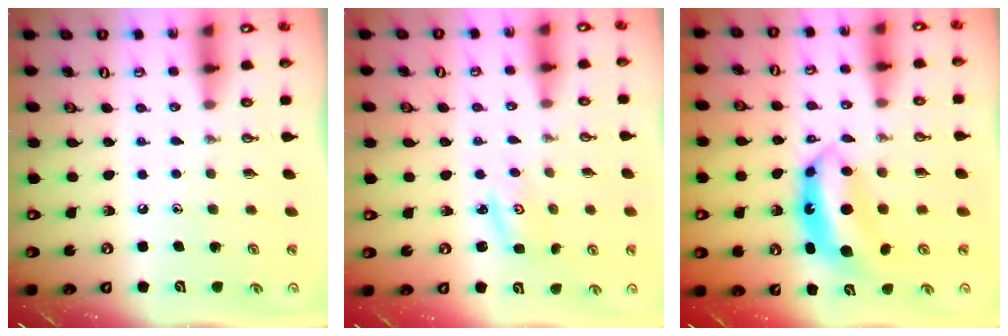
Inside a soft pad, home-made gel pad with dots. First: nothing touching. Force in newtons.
{"total": 2.3, "press": 2.3, "slide": 0.3}
{"total": 7.6, "press": 7.5, "slide": 0.7}